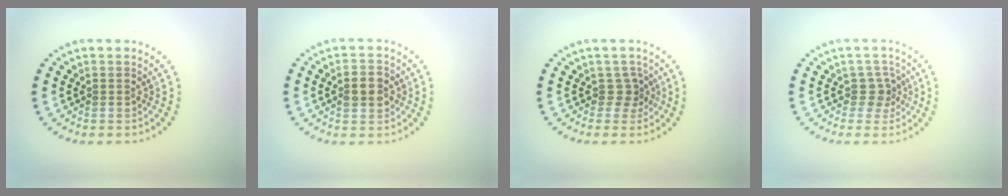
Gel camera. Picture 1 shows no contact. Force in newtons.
{"total": 2.8, "press": 2.8, "slide": 0.2}
{"total": 1.6, "press": 1.1, "slide": 1.2}
{"total": 2.0, "press": 1.5, "slide": 1.4}